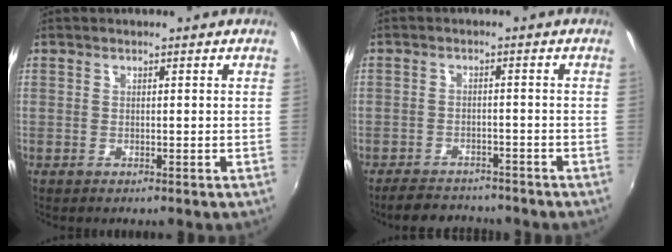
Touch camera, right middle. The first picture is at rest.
{"total": 7.1, "force": [-6.4, 2.4, 1.8], "torque": [-0.057, 0.001, -0.097]}